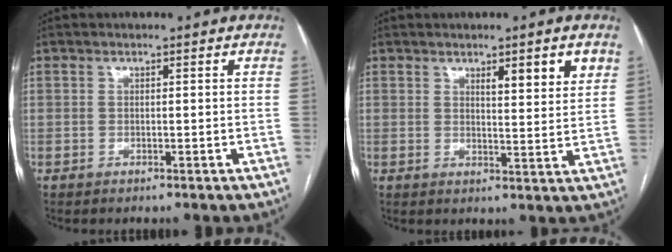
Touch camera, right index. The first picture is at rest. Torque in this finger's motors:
{"motor_torque": [0.15, 0.12, 0.10, 0.05]}